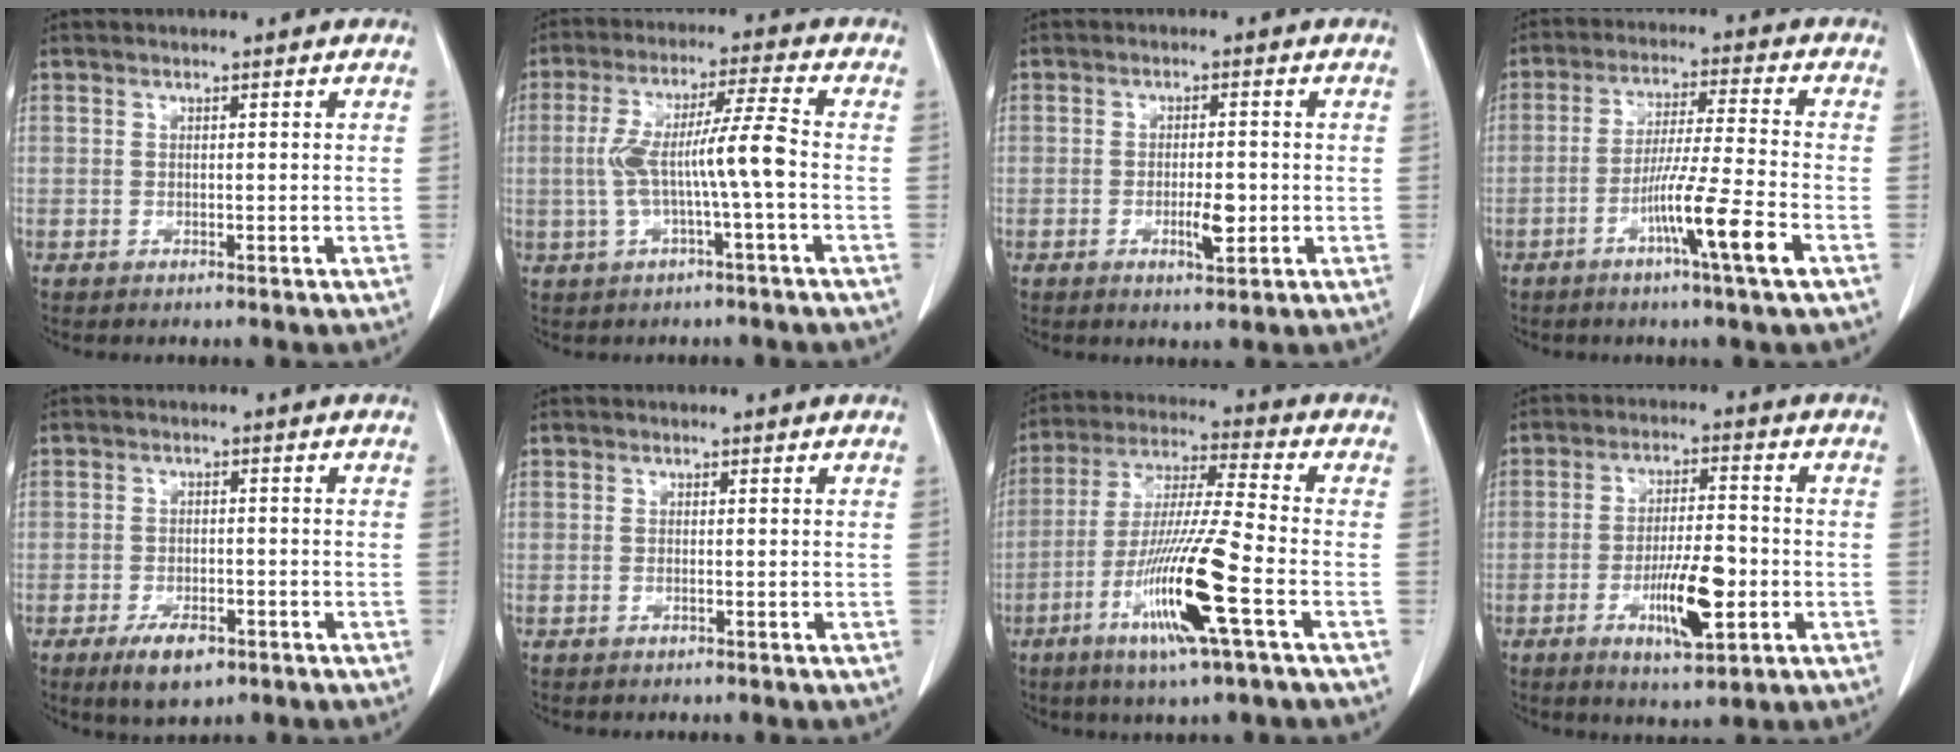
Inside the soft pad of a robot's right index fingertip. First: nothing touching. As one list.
[{"total": 8.7, "force": [-1.2, -0.4, 8.6], "torque": [-0.165, 0.022, -0.018]}, {"total": 3.8, "force": [-0.9, 1.1, 3.6], "torque": [-0.057, 0.001, -0.008]}, {"total": 10.0, "force": [-4.5, -1.3, 8.9], "torque": [-0.153, -0.014, -0.082]}, {"total": 5.4, "force": [-3.3, 2.3, 3.7], "torque": [-0.065, -0.003, -0.047]}, {"total": 0.0}, {"total": 15.0, "force": [-5.8, -0.4, 13.8], "torque": [-0.273, -0.020, -0.110]}, {"total": 9.3, "force": [-2.9, 2.1, 8.5], "torque": [-0.147, -0.002, -0.043]}]